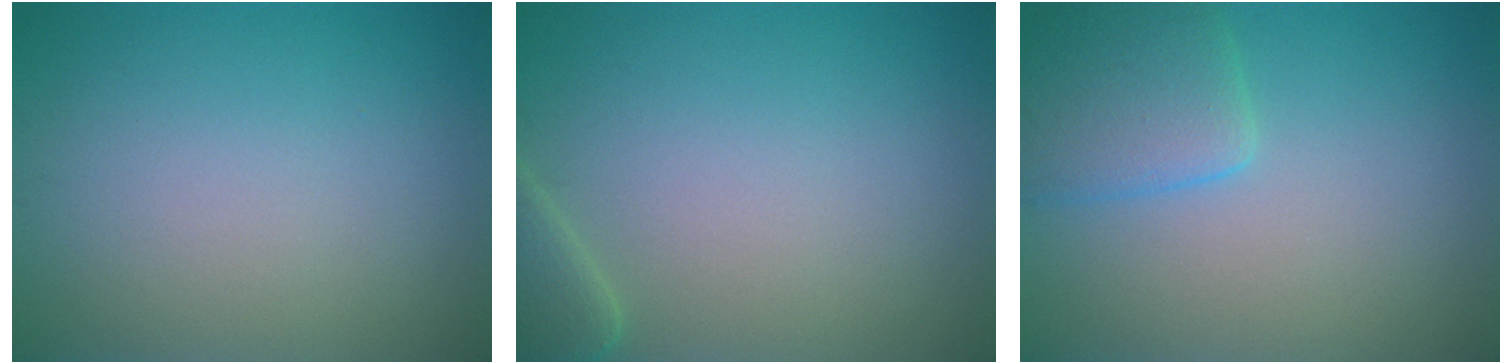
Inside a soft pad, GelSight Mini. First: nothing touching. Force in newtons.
{"total": 2.4, "press": 2.3, "slide": 0.4}
{"total": 3.8, "press": 3.7, "slide": 0.3}